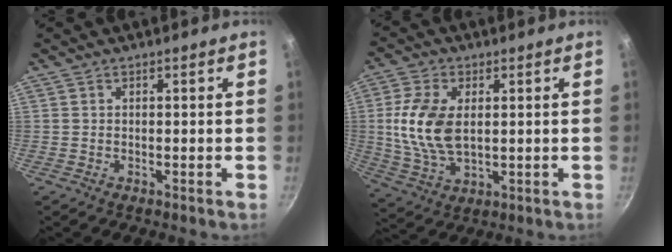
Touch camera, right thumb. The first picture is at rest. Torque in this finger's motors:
{"motor_torque": [0.34, 0.08, 1.26, -0.65, 0.28]}